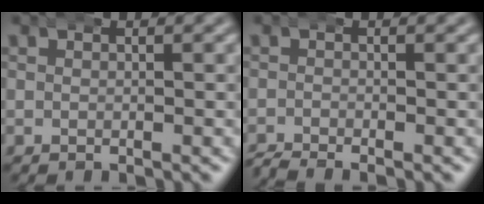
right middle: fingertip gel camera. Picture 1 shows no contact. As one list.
[{"total": 2.0, "force": [-1.9, 0.4, 0.4], "torque": [-0.006, -0.008, -0.032]}]